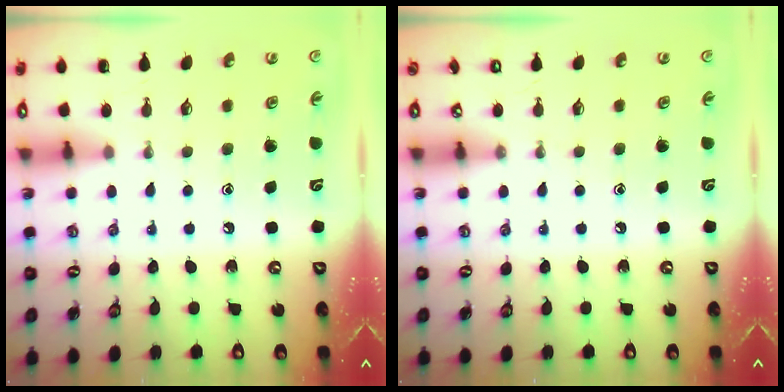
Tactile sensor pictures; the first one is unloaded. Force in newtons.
{"total": 0.0}